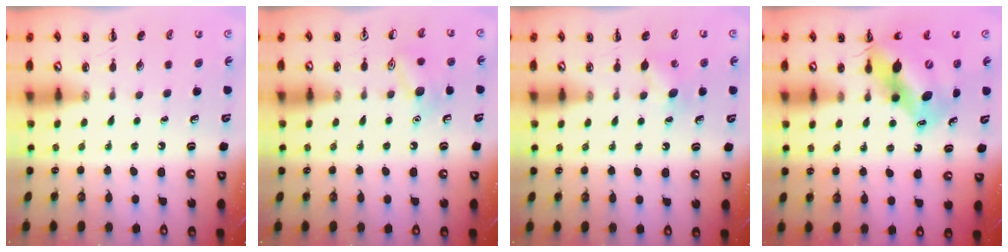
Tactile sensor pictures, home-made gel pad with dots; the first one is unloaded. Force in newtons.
{"total": 9.9, "press": 9.9, "slide": 0.8}
{"total": 6.5, "press": 6.3, "slide": 1.6}
{"total": 12.6, "press": 12.1, "slide": 3.8}